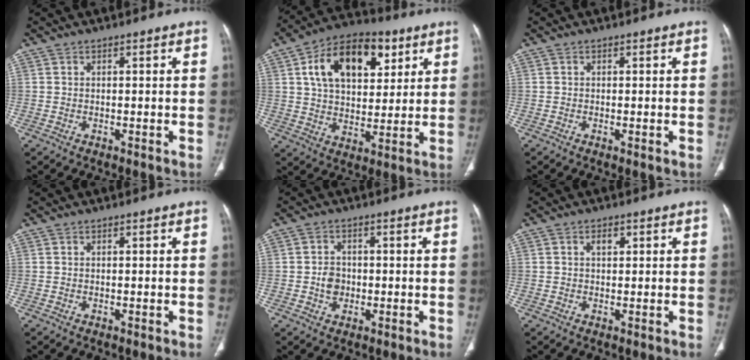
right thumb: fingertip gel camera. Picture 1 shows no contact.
{"total": 18.1, "force": [6.9, 11.1, 12.6], "torque": [-0.168, -0.004, 0.111]}
{"total": 0.7, "force": [-0.2, 0.2, 0.6], "torque": [-0.014, -0.003, -0.004]}
{"total": 0.0}
{"total": 3.7, "force": [-0.6, 3.2, 1.9], "torque": [-0.019, 0.008, -0.013]}
{"total": 1.8, "force": [0.6, 1.2, 1.2], "torque": [-0.013, 0.000, 0.008]}